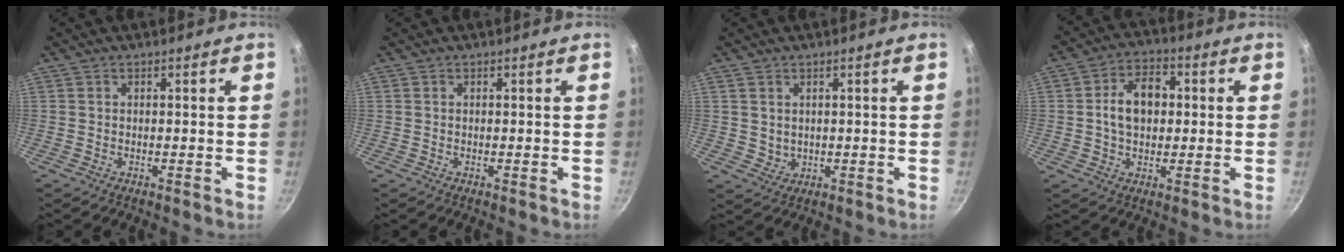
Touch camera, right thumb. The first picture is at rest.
{"total": 0.0}
{"total": 2.4, "force": [0.9, 2.0, 1.0], "torque": [-0.008, -0.005, 0.024]}
{"total": 9.5, "force": [0.8, 6.6, 6.8], "torque": [-0.088, 0.018, 0.005]}